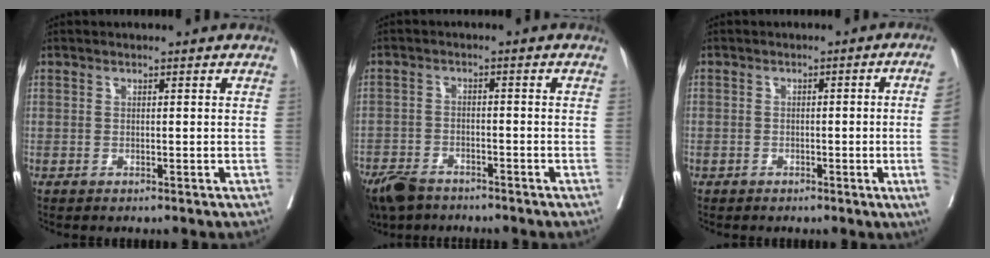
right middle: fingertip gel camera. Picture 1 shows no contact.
{"total": 7.3, "force": [-6.0, 2.8, 2.9], "torque": [-0.052, -0.013, -0.106]}
{"total": 5.4, "force": [-1.0, -0.7, 5.3], "torque": [-0.060, 0.000, -0.016]}